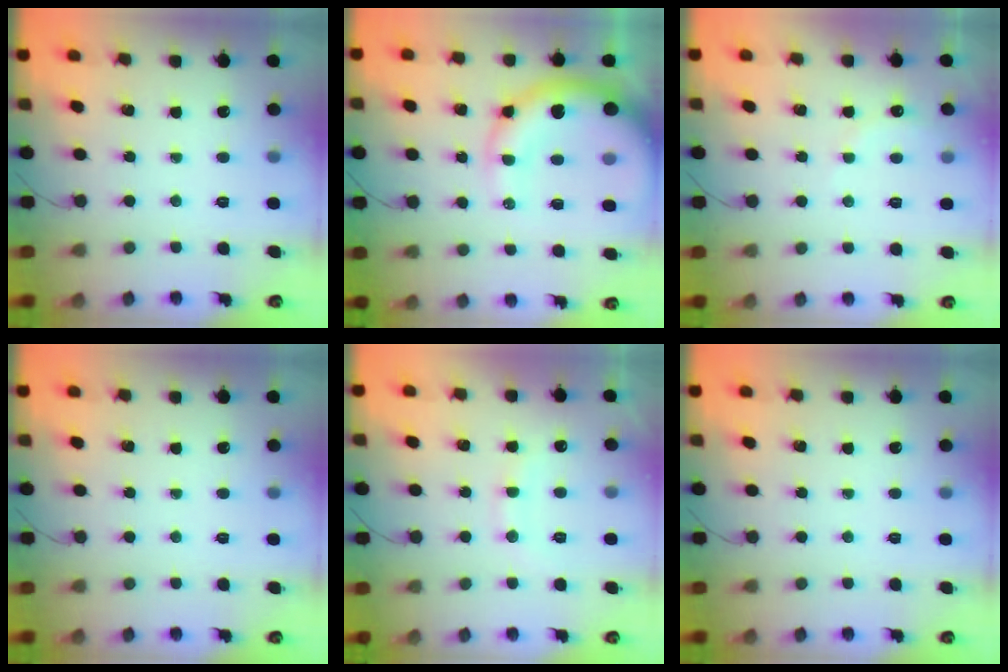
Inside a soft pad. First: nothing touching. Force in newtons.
{"total": 18.1, "press": 17.7, "slide": 4.0}
{"total": 5.4, "press": 5.3, "slide": 1.4}
{"total": 0.0}
{"total": 9.8, "press": 9.7, "slide": 1.2}
{"total": 0.0}